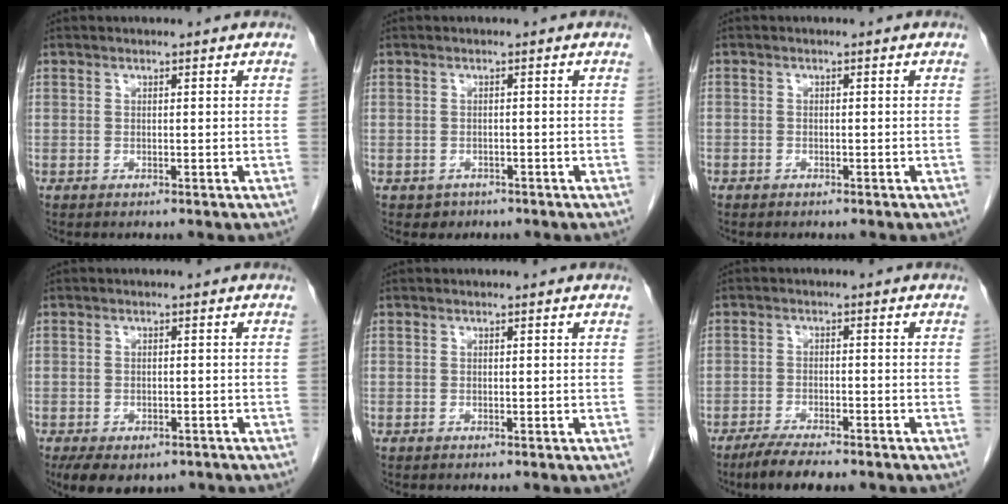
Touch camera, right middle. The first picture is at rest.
{"total": 1.6, "force": [-1.0, 1.2, 0.0], "torque": [-0.005, 0.006, -0.011]}
{"total": 0.8, "force": [-0.6, 0.5, 0.1], "torque": [-0.005, 0.003, -0.010]}
{"total": 8.6, "force": [-5.9, 4.5, 4.3], "torque": [-0.068, -0.005, -0.081]}
{"total": 0.0}
{"total": 6.2, "force": [-4.9, 1.0, 3.6], "torque": [-0.061, -0.012, -0.081]}